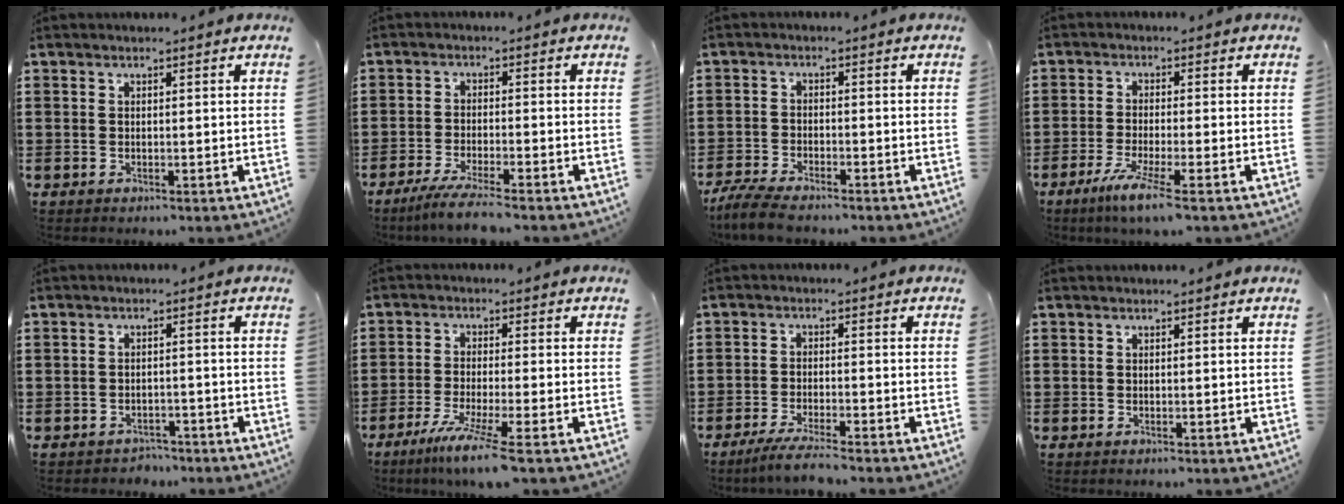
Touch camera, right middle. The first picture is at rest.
{"total": 4.4, "force": [-3.8, -0.3, 2.3], "torque": [-0.052, -0.017, -0.071]}
{"total": 4.5, "force": [-4.2, 0.5, 1.7], "torque": [-0.049, -0.009, -0.086]}
{"total": 5.0, "force": [-3.2, 0.0, 3.8], "torque": [-0.083, -0.019, -0.059]}
{"total": 1.9, "force": [-1.9, 0.5, -0.2], "torque": [-0.006, -0.002, -0.042]}
{"total": 6.0, "force": [-4.2, -0.4, 4.3], "torque": [-0.090, -0.023, -0.078]}
{"total": 3.9, "force": [-3.5, -0.2, 1.8], "torque": [-0.039, -0.010, -0.066]}
{"total": 0.0}